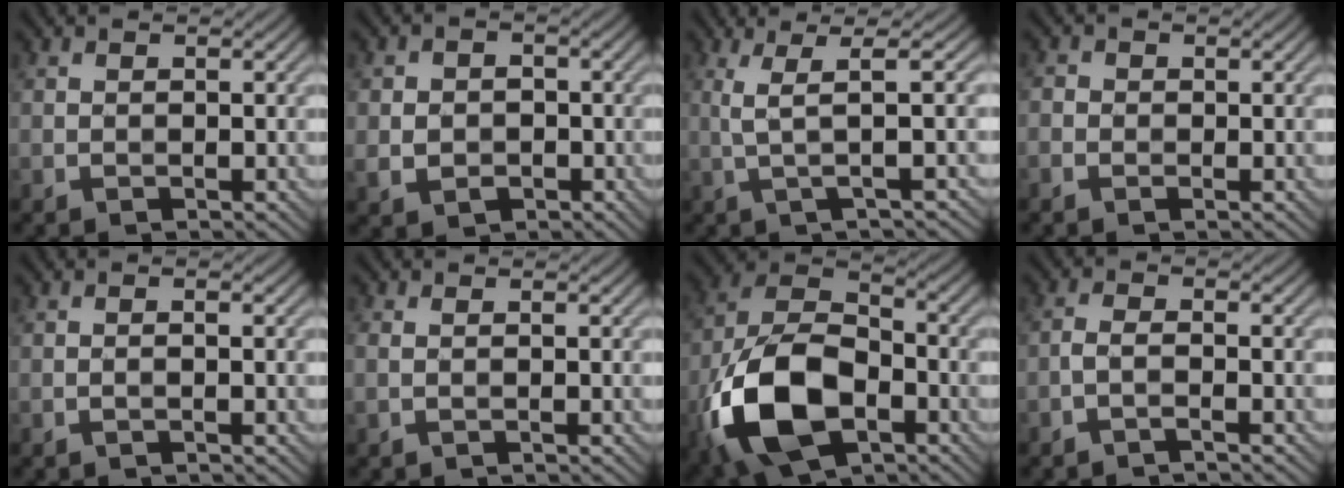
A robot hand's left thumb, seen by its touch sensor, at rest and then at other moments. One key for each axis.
{"total": 4.4, "fx": -0.9, "fy": 3.8, "fz": 1.9, "tx": -0.039, "ty": -0.010, "tz": -0.026}
{"total": 3.9, "fx": 0.9, "fy": 0.2, "fz": 3.8, "tx": -0.080, "ty": 0.012, "tz": 0.016}
{"total": 1.5, "fx": -0.3, "fy": 1.4, "fz": 0.5, "tx": -0.020, "ty": 0.000, "tz": -0.004}
{"total": 0.8, "fx": -0.3, "fy": 0.0, "fz": 0.7, "tx": -0.017, "ty": 0.003, "tz": -0.006}
{"total": 1.1, "fx": 0.1, "fy": 0.5, "fz": 0.9, "tx": -0.025, "ty": 0.002, "tz": 0.004}
{"total": 16.7, "fx": -6.6, "fy": 10.1, "fz": 11.6, "tx": -0.272, "ty": -0.028, "tz": -0.134}
{"total": 1.7, "fx": -1.2, "fy": 0.4, "fz": 1.1, "tx": -0.030, "ty": 0.004, "tz": -0.028}